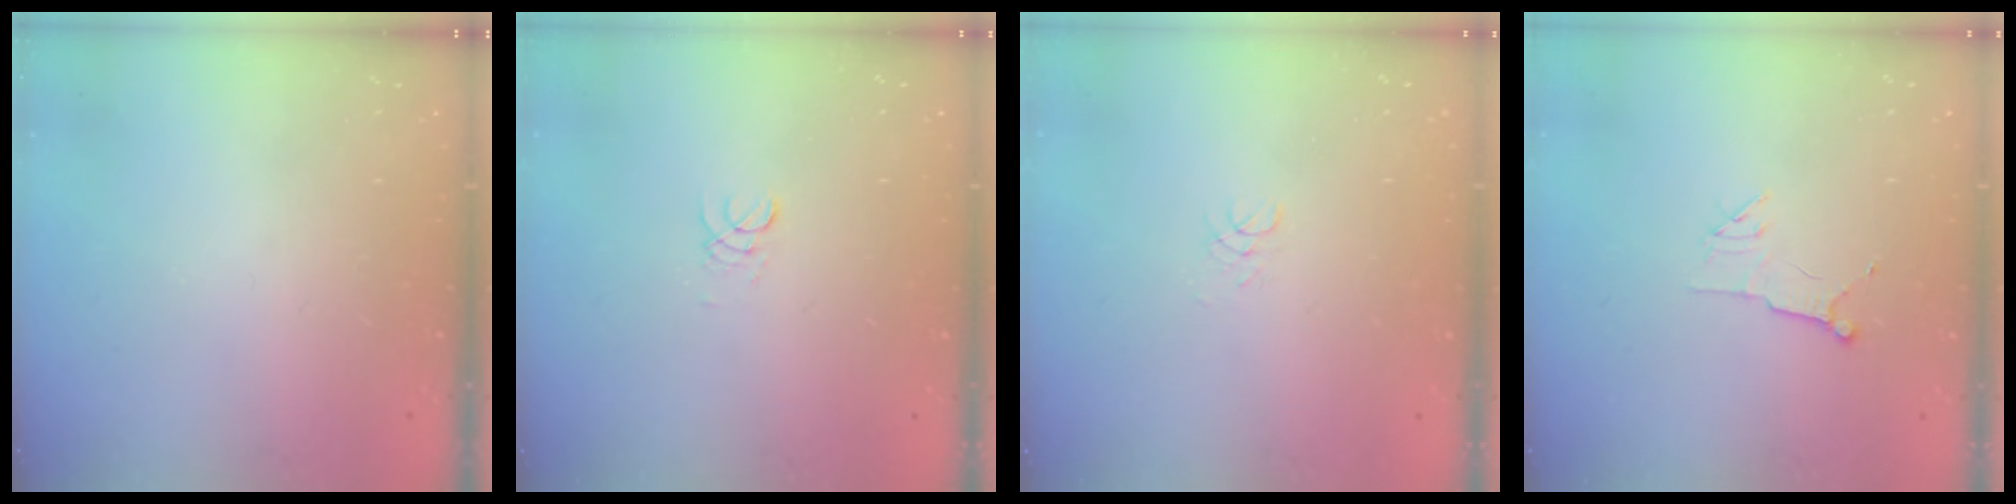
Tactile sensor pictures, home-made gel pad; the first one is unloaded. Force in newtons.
{"total": 2.0, "press": 2.0, "slide": 0.2}
{"total": 1.7, "press": 1.7, "slide": 0.2}
{"total": 5.5, "press": 5.4, "slide": 0.8}